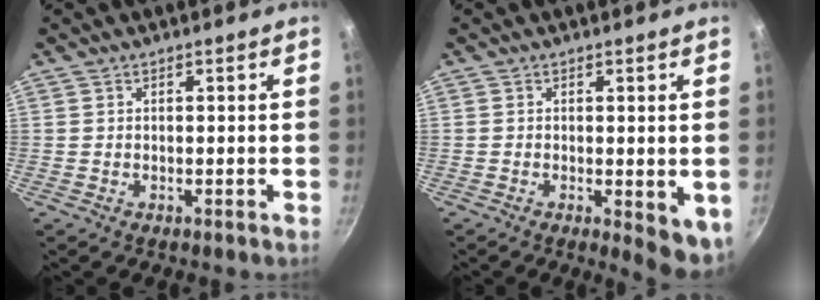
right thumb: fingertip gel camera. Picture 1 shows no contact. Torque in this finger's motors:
{"motor_torque": [-0.20, 0.55, 0.01, -0.03, 0.16]}